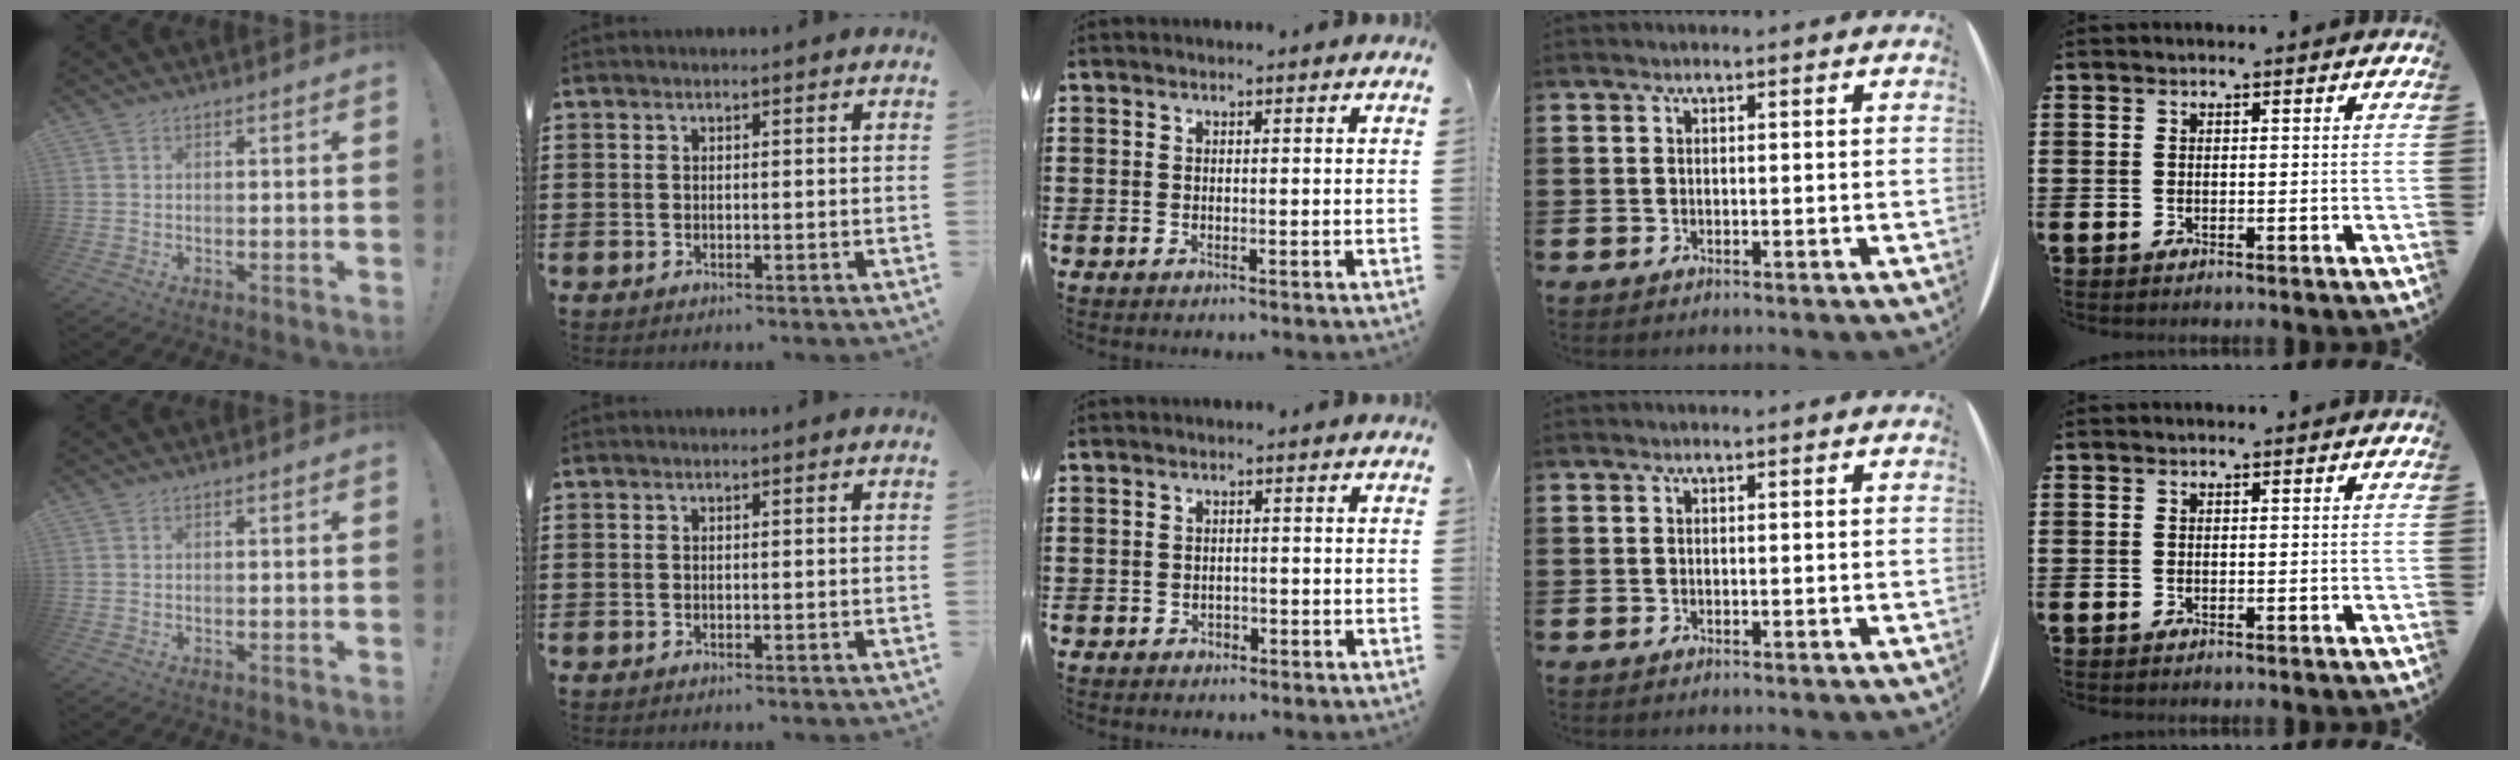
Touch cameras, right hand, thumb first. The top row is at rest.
{"middle": {"total": 0.9, "force": [-0.7, 0.6, 0.2], "torque": [-0.008, 0.001, -0.015]}}